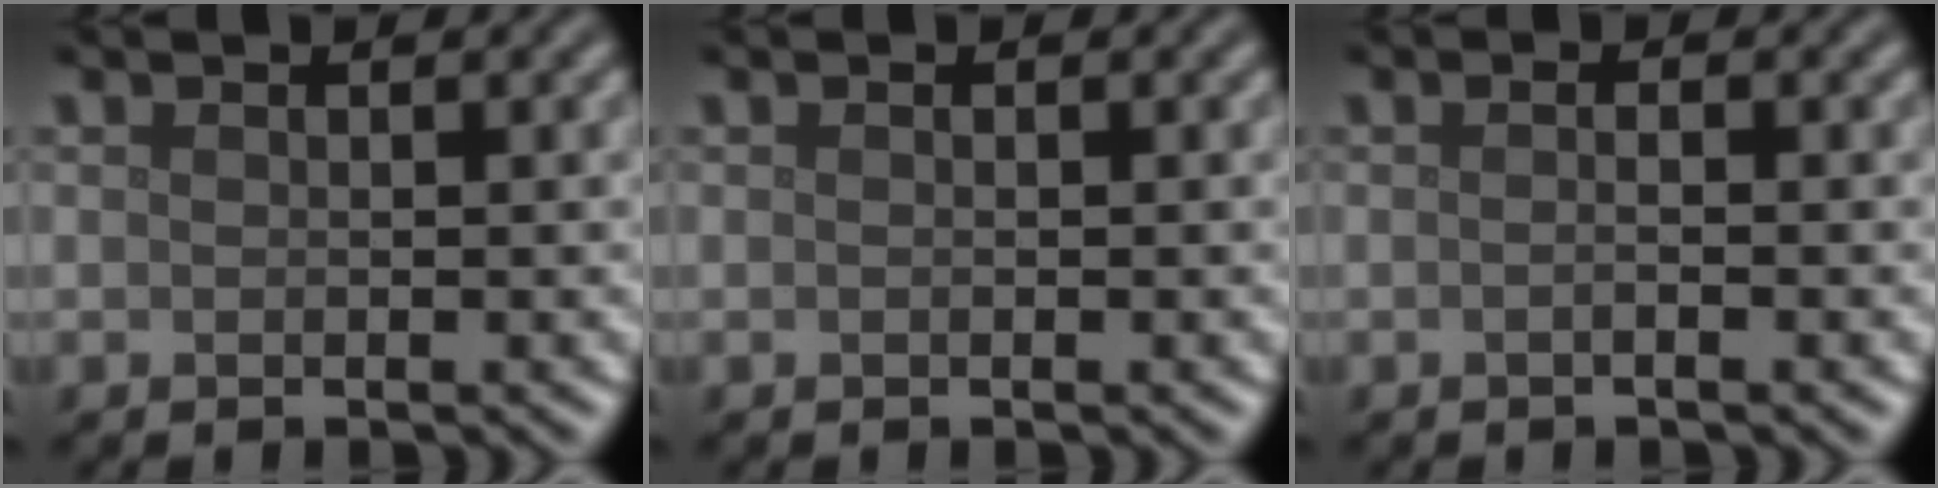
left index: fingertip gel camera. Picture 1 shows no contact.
{"total": 0.0}
{"total": 1.3, "force": [0.0, 0.5, 1.2], "torque": [-0.003, -0.009, -0.011]}